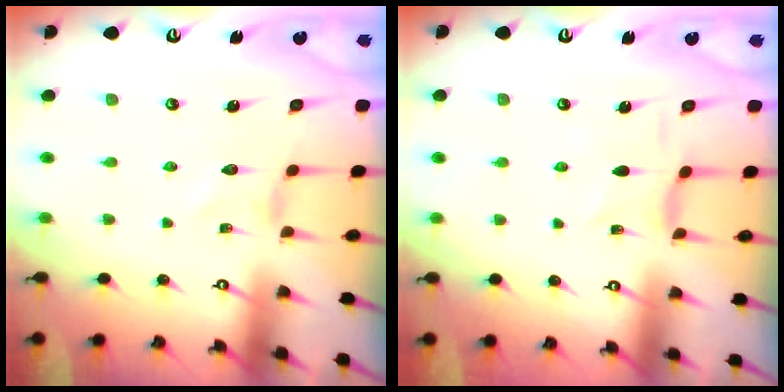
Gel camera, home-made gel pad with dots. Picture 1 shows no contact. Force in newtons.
{"total": 1.6, "press": 1.5, "slide": 0.5}